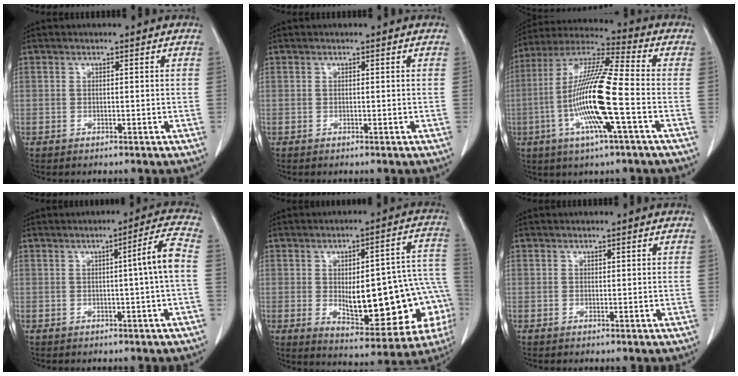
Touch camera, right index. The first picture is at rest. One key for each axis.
{"total": 0.0}
{"total": 16.1, "fx": -3.8, "fy": 0.5, "fz": 15.6, "tx": -0.313, "ty": -0.005, "tz": -0.080}
{"total": 5.1, "fx": -0.3, "fy": -1.0, "fz": 5.0, "tx": -0.072, "ty": 0.006, "tz": -0.004}
{"total": 21.3, "fx": -3.0, "fy": 7.0, "fz": 19.9, "tx": -0.195, "ty": 0.036, "tz": -0.012}
{"total": 0.0}